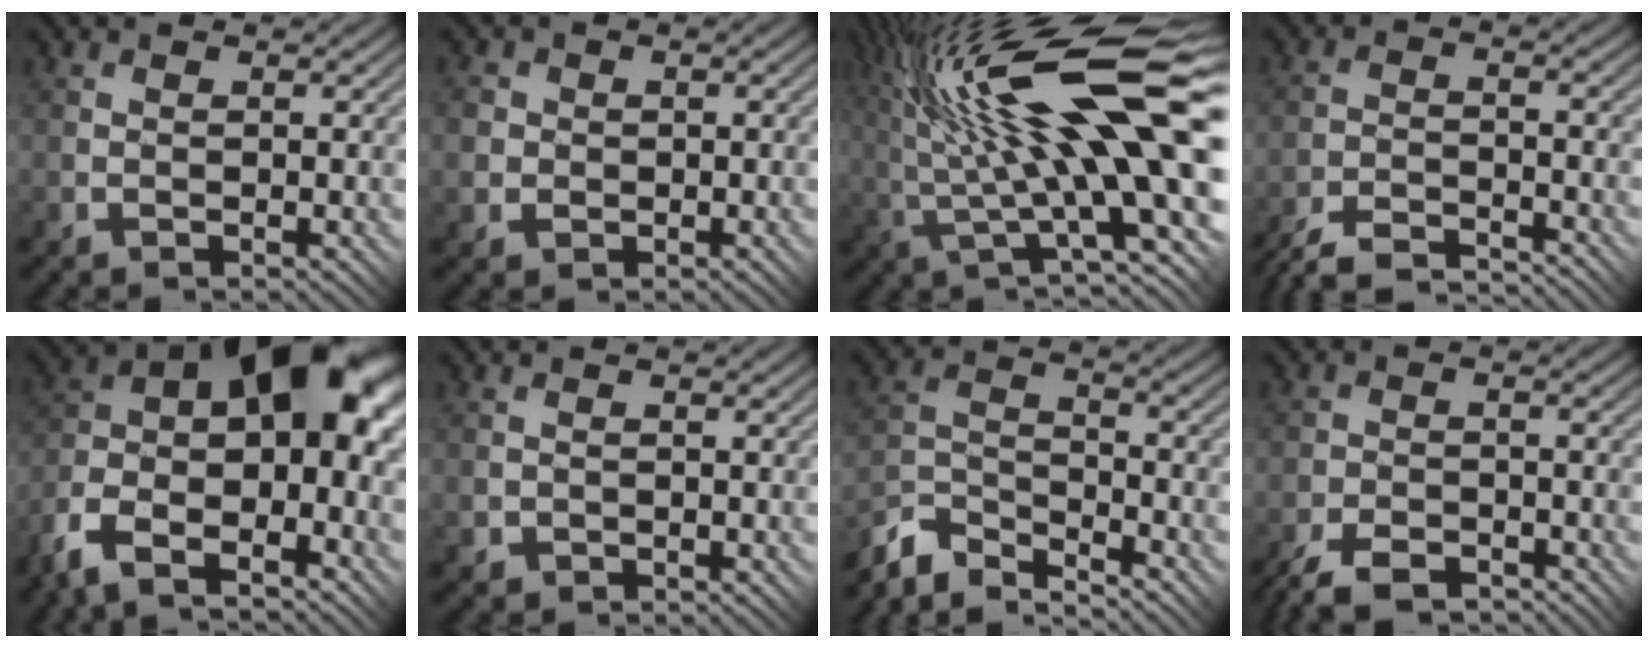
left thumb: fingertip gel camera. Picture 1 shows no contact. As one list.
[{"total": 4.0, "force": [-0.1, 3.9, 0.9], "torque": [-0.033, 0.004, -0.021]}, {"total": 18.3, "force": [4.2, 4.4, 17.2], "torque": [-0.303, 0.025, 0.069]}, {"total": 7.0, "force": [-6.7, 0.4, 1.8], "torque": [-0.038, -0.001, -0.128]}, {"total": 17.1, "force": [-6.0, 9.4, 13.0], "torque": [-0.239, -0.012, -0.087]}, {"total": 1.1, "force": [-0.4, 1.1, 0.0], "torque": [-0.001, -0.003, -0.006]}, {"total": 7.3, "force": [-6.8, 1.6, 2.2], "torque": [-0.045, 0.004, -0.146]}, {"total": 5.7, "force": [-4.5, 2.0, 2.8], "torque": [-0.052, -0.004, -0.088]}]